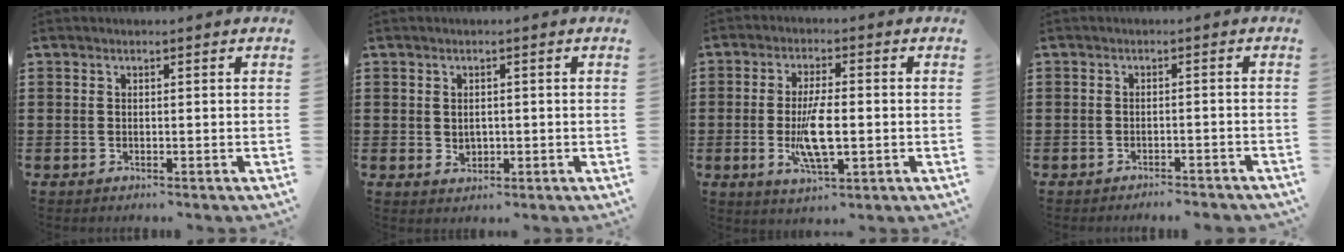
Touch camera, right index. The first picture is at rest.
{"total": 1.6, "force": [0.1, 1.3, 0.9], "torque": [-0.021, 0.007, 0.001]}
{"total": 8.1, "force": [-1.3, 2.7, 7.6], "torque": [-0.155, -0.010, -0.025]}
{"total": 1.6, "force": [-1.6, 0.0, 0.3], "torque": [-0.009, 0.002, -0.034]}